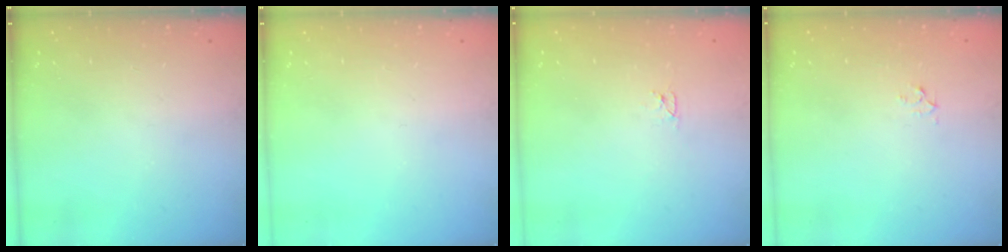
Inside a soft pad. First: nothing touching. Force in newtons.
{"total": 0.0}
{"total": 2.6, "press": 2.6, "slide": 0.3}
{"total": 2.3, "press": 2.3, "slide": 0.2}